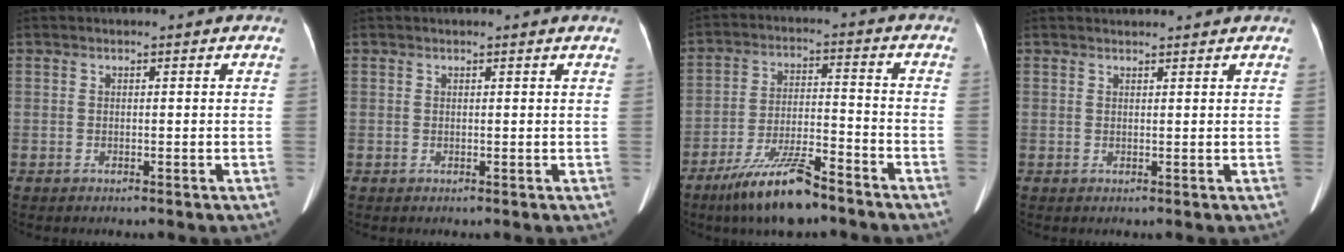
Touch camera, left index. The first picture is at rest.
{"total": 0.8, "force": [0.7, -0.1, 0.2], "torque": [-0.012, -0.002, 0.008]}
{"total": 11.2, "force": [-8.5, 1.8, 7.1], "torque": [-0.143, -0.020, -0.150]}
{"total": 2.9, "force": [2.8, 0.2, 0.4], "torque": [-0.010, 0.022, 0.037]}